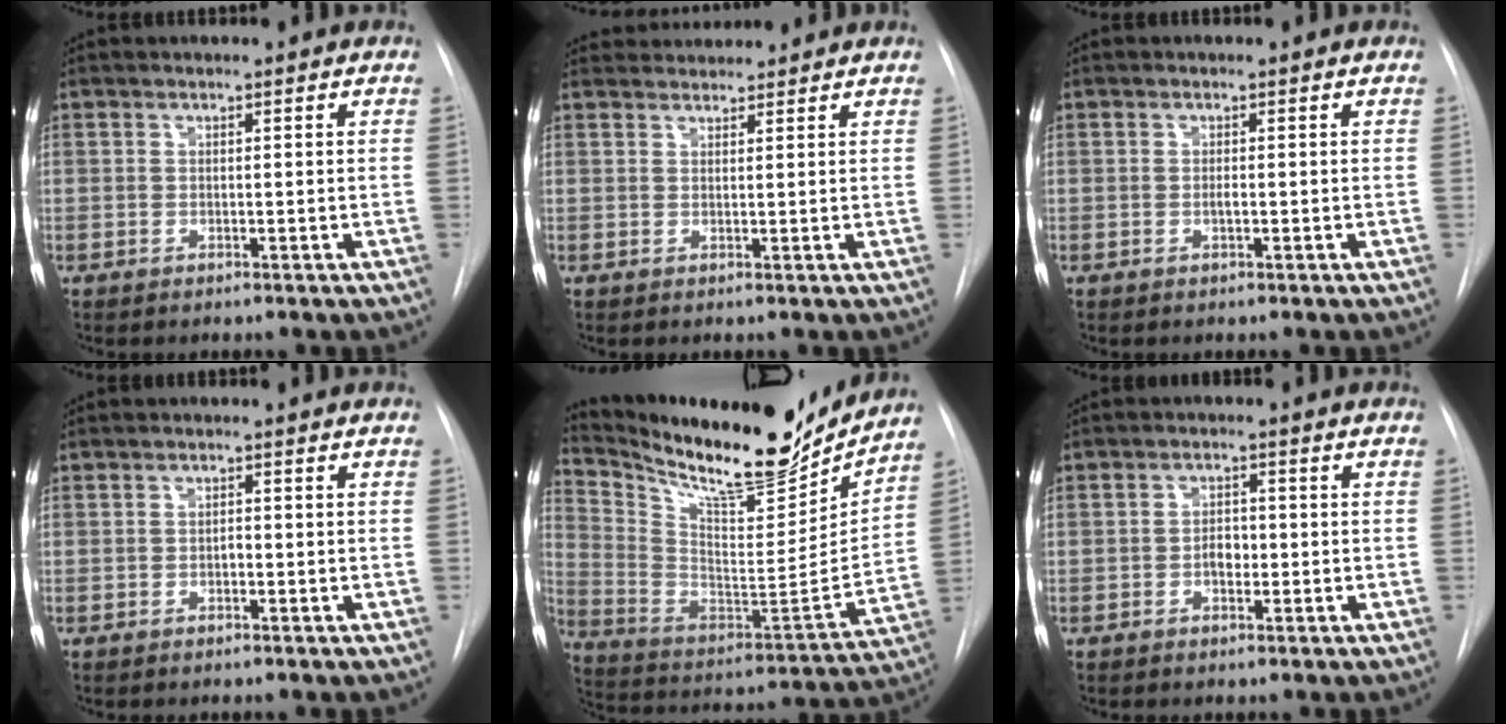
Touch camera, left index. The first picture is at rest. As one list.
[{"total": 5.0, "force": [5.0, 0.8, 0.3], "torque": [-0.007, 0.032, 0.076]}, {"total": 0.6, "force": [0.0, 0.1, 0.6], "torque": [-0.014, -0.001, -0.002]}, {"total": 0.8, "force": [-0.2, 0.4, 0.6], "torque": [-0.011, 0.002, -0.005]}, {"total": 23.5, "force": [20.4, 4.4, 10.8], "torque": [-0.196, -0.036, 0.323]}, {"total": 2.4, "force": [-0.6, 1.5, 1.8], "torque": [-0.027, 0.005, -0.009]}]